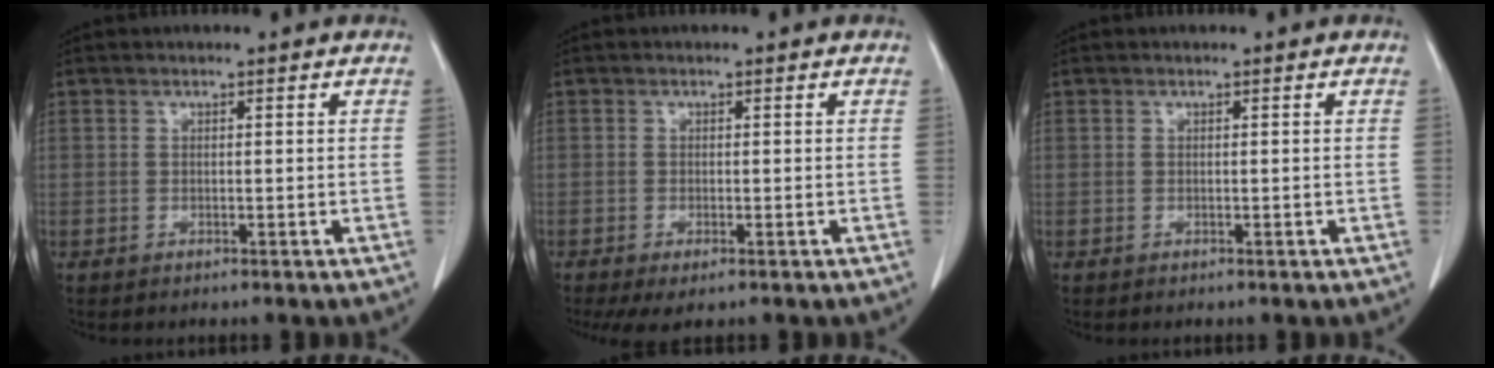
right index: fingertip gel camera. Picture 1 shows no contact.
{"total": 3.1, "force": [-1.9, 0.9, 2.4], "torque": [-0.040, -0.010, -0.027]}
{"total": 0.0}